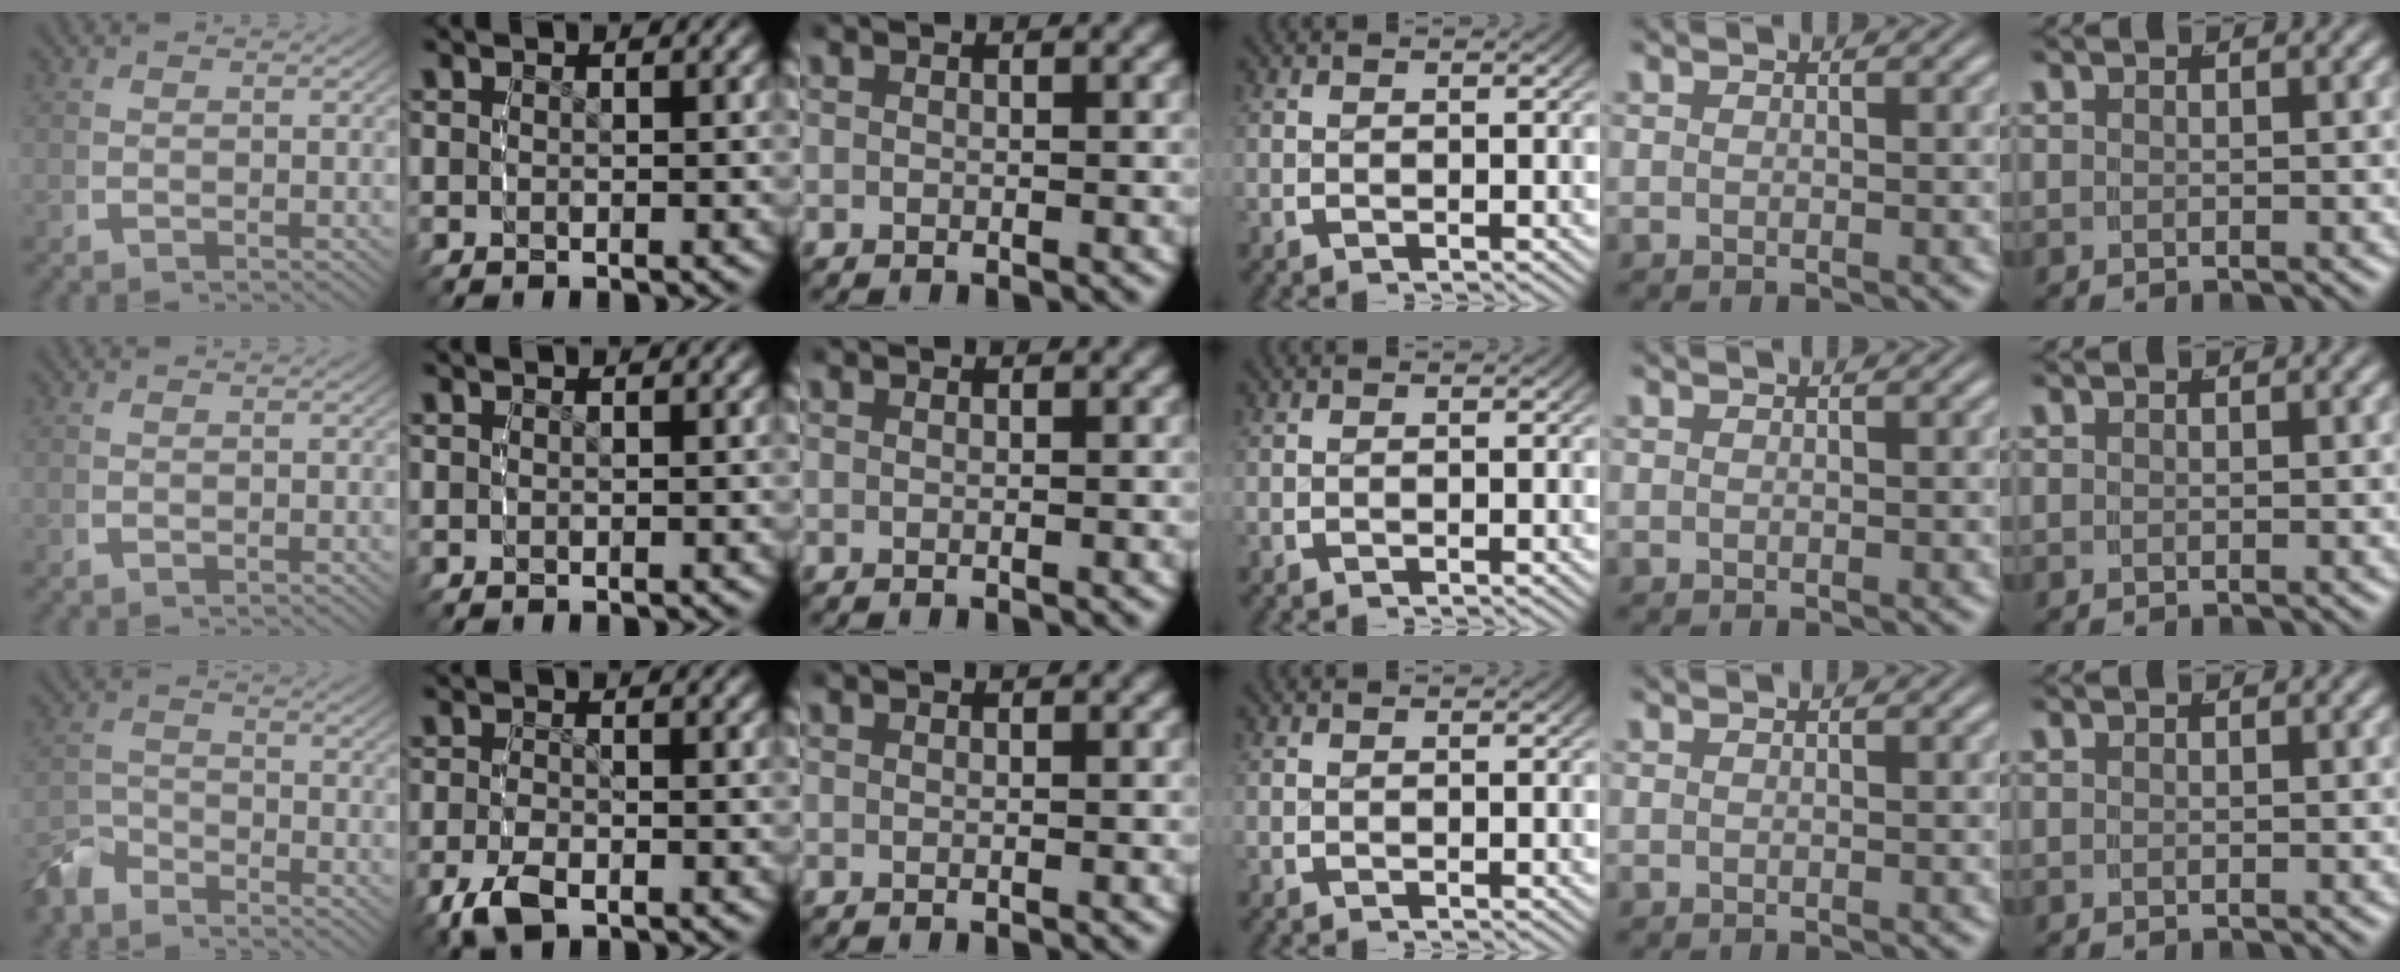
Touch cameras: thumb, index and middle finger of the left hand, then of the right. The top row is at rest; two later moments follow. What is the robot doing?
{"motion": "grasp_and_lifting", "object": "bottle cap"}